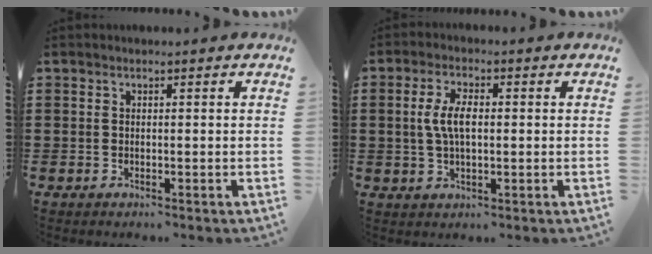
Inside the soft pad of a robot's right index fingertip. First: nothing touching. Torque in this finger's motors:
{"motor_torque": [0.47, 0.01, 0.47, 0.13]}